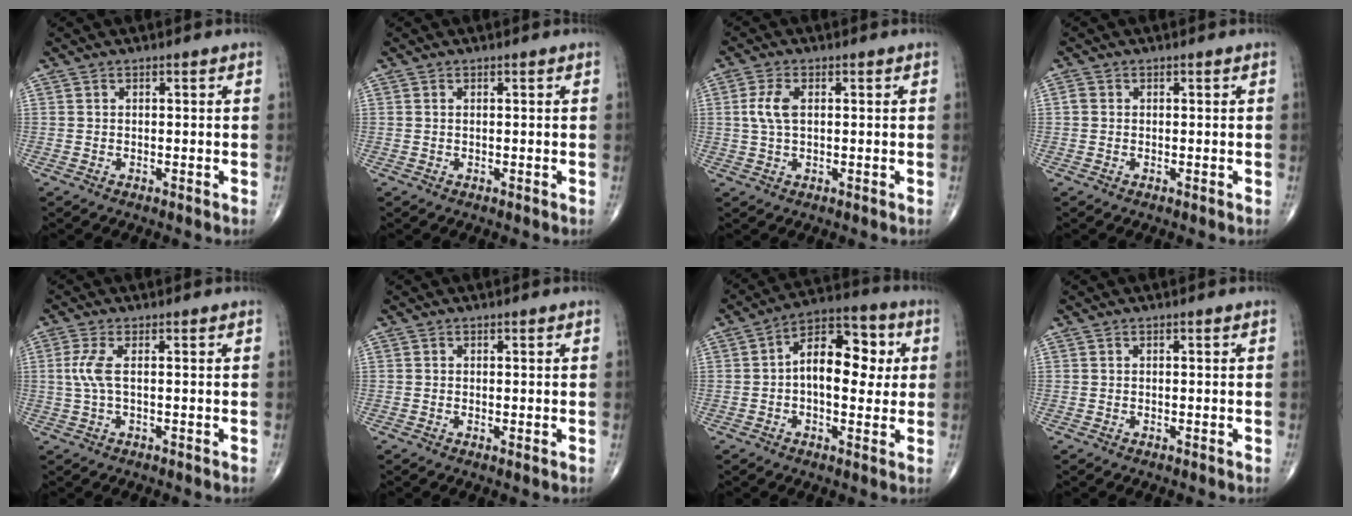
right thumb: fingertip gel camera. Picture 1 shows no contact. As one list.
[{"total": 0.0}, {"total": 4.5, "force": [0.7, 2.3, 3.8], "torque": [-0.092, 0.005, 0.013]}, {"total": 1.1, "force": [0.0, 1.0, 0.5], "torque": [-0.008, 0.001, 0.000]}, {"total": 3.7, "force": [0.3, 0.9, 3.5], "torque": [-0.106, 0.003, 0.006]}, {"total": 0.5, "force": [0.0, 0.1, 0.5], "torque": [-0.012, -0.004, -0.002]}, {"total": 13.5, "force": [1.3, 7.7, 11.1], "torque": [-0.139, 0.028, 0.011]}, {"total": 0.0}]